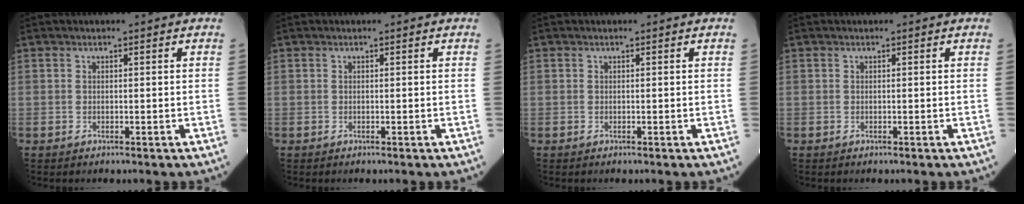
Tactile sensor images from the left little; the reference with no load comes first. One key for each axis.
{"total": 0.0}
{"total": 0.0}
{"total": 0.0}